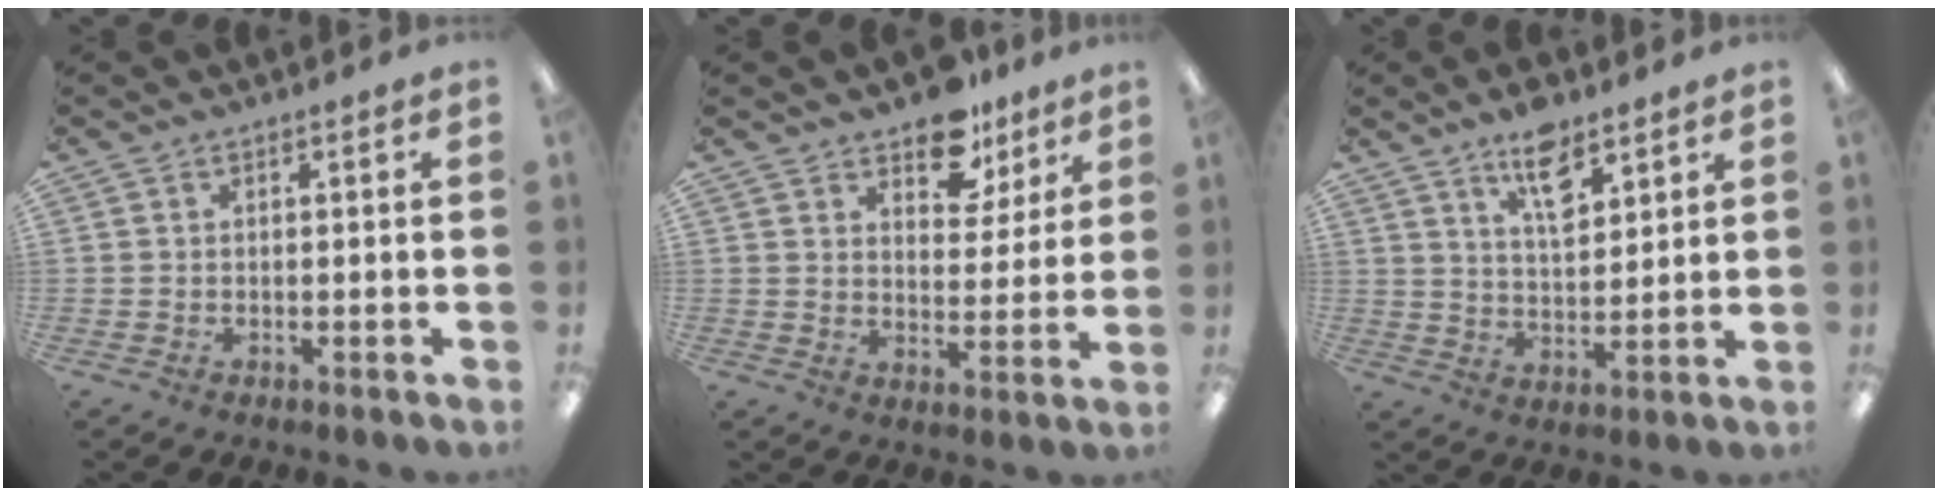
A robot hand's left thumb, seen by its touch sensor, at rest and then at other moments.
{"total": 10.4, "force": [8.0, 5.6, 3.5], "torque": [-0.045, -0.048, 0.145]}
{"total": 9.8, "force": [6.6, 4.4, 5.7], "torque": [-0.090, -0.029, 0.115]}